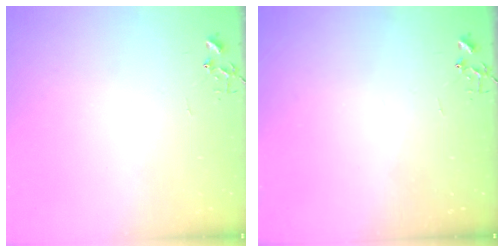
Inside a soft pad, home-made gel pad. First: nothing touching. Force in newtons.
{"total": 0.0}